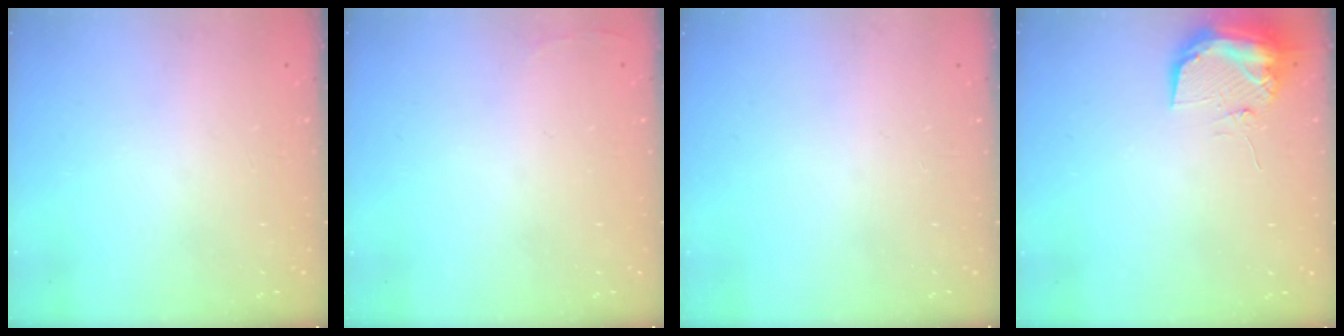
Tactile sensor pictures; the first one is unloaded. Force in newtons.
{"total": 2.5, "press": 2.4, "slide": 0.9}
{"total": 0.0}
{"total": 10.4, "press": 10.4, "slide": 1.2}